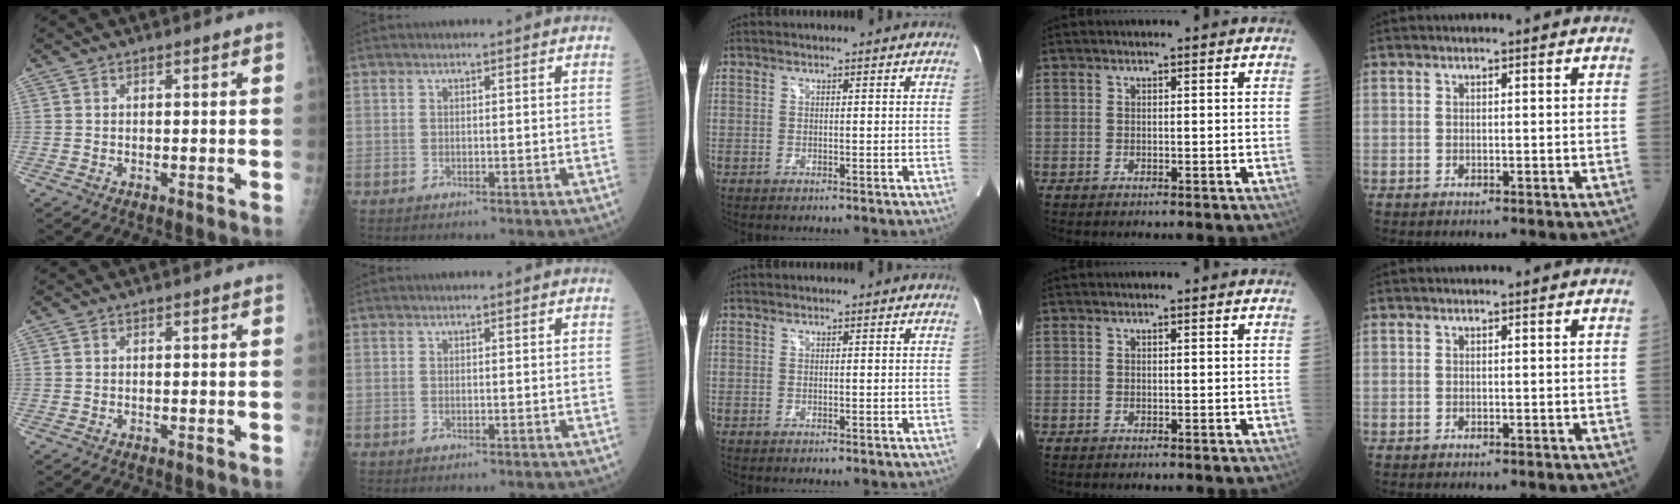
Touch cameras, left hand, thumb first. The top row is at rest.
{}